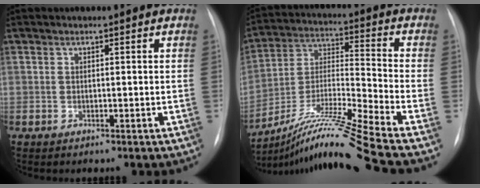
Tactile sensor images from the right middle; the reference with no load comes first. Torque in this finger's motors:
{"motor_torque": [-0.43, -0.76, -0.05, 0.03]}